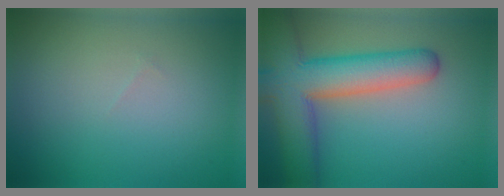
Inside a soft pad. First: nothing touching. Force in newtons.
{"total": 9.5, "press": 9.5, "slide": 0.5}